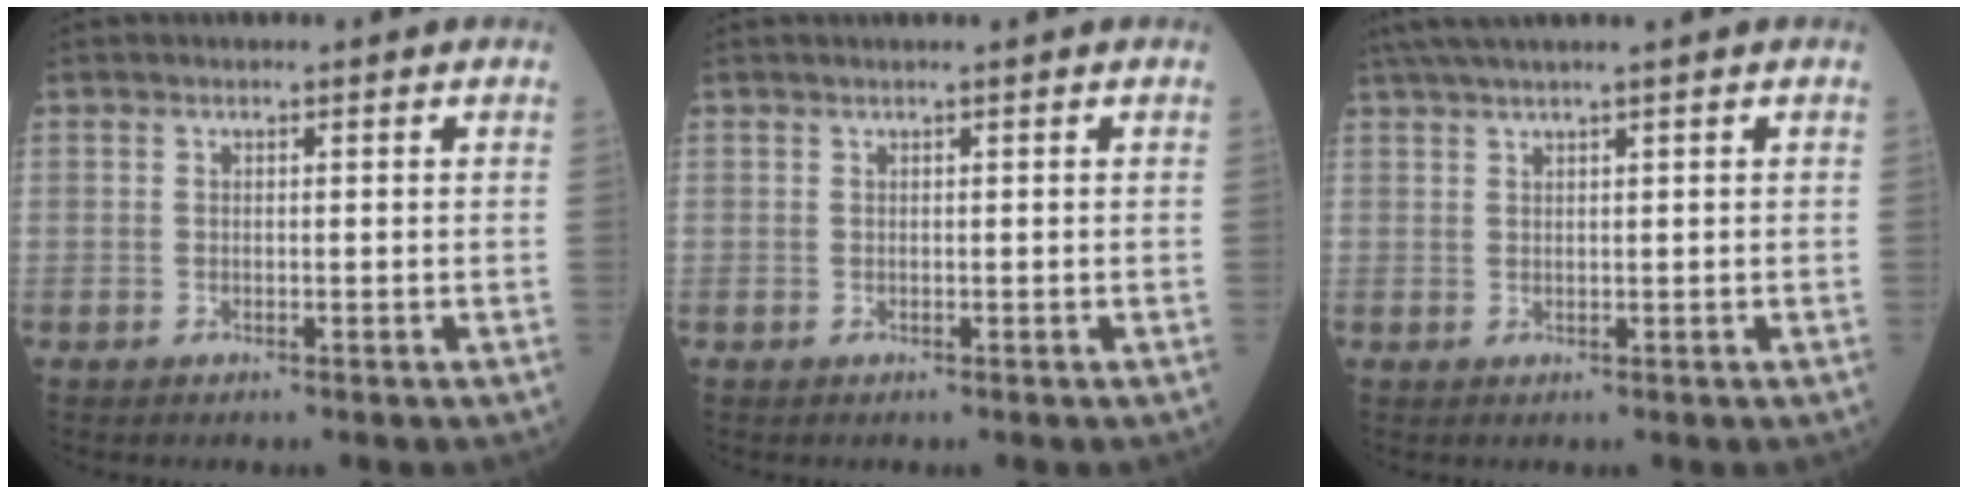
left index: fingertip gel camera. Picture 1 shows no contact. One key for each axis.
{"total": 1.1, "fx": 0.9, "fy": 0.0, "fz": 0.6, "tx": -0.004, "ty": 0.009, "tz": 0.013}
{"total": 6.6, "fx": 5.3, "fy": -0.7, "fz": 3.8, "tx": -0.059, "ty": 0.031, "tz": 0.088}